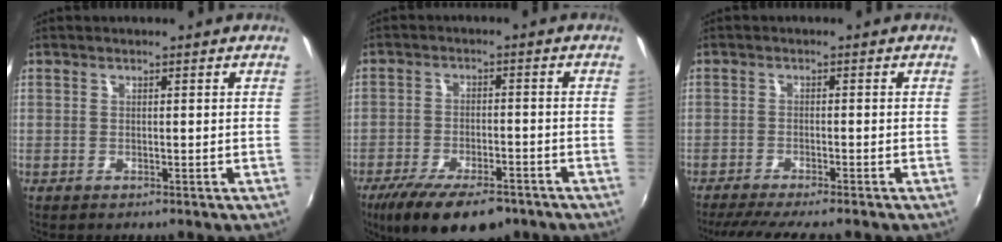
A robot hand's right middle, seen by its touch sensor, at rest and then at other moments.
{"total": 14.7, "force": [-10.4, 5.4, 8.8], "torque": [-0.183, -0.034, -0.164]}
{"total": 8.7, "force": [-7.5, 0.2, 4.3], "torque": [-0.096, -0.021, -0.117]}